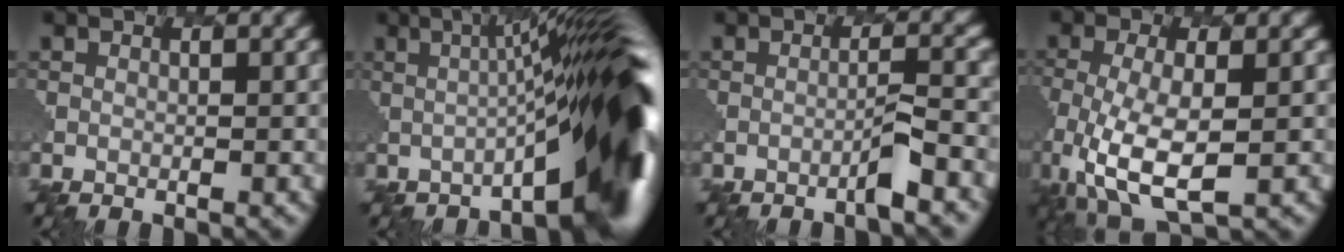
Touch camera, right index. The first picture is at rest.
{"total": 10.2, "force": [-0.6, 1.1, 10.1], "torque": [-0.102, 0.030, -0.039]}
{"total": 2.5, "force": [-1.3, -1.9, -0.9], "torque": [-0.009, 0.029, -0.049]}
{"total": 6.3, "force": [-2.6, 2.8, 5.0], "torque": [-0.133, -0.026, -0.059]}